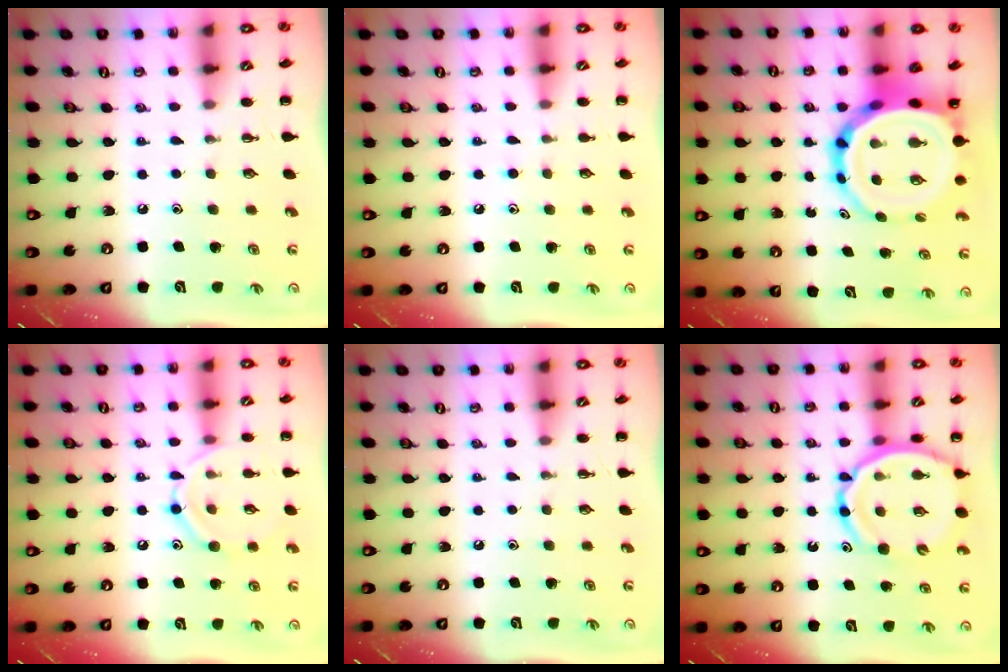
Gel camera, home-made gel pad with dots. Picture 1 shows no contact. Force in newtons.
{"total": 4.2, "press": 3.9, "slide": 1.5}
{"total": 14.2, "press": 13.5, "slide": 4.4}
{"total": 11.2, "press": 11.2, "slide": 0.8}
{"total": 0.0}
{"total": 13.7, "press": 13.2, "slide": 3.6}